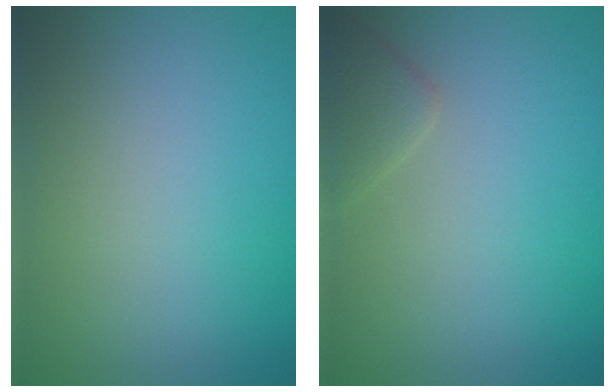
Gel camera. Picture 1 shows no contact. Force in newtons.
{"total": 1.7, "press": 1.7, "slide": 0.1}